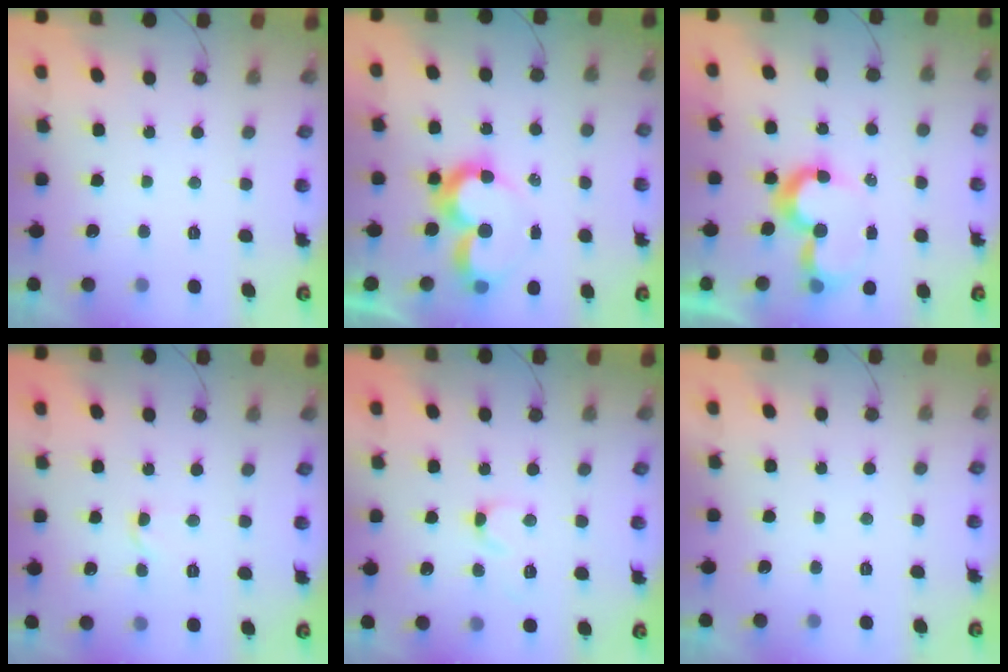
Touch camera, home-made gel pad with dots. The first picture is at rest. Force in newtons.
{"total": 9.0, "press": 9.0, "slide": 0.8}
{"total": 7.6, "press": 7.6, "slide": 0.6}
{"total": 3.1, "press": 3.1, "slide": 0.3}
{"total": 4.3, "press": 4.2, "slide": 0.5}
{"total": 0.0}